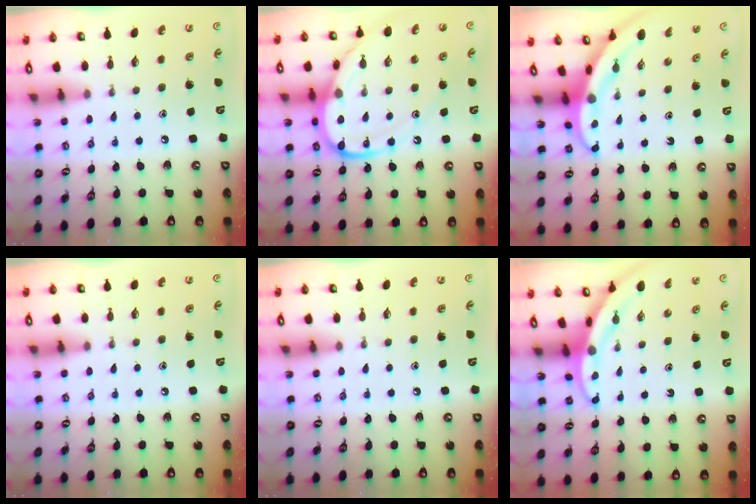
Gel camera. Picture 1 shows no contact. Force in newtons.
{"total": 15.0, "press": 14.9, "slide": 1.8}
{"total": 3.9, "press": 3.8, "slide": 0.6}
{"total": 0.0}
{"total": 0.0}
{"total": 3.2, "press": 3.2, "slide": 0.2}